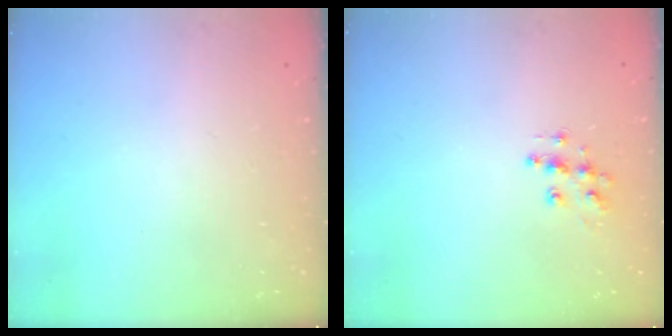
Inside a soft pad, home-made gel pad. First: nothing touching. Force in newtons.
{"total": 9.0, "press": 9.0, "slide": 0.5}